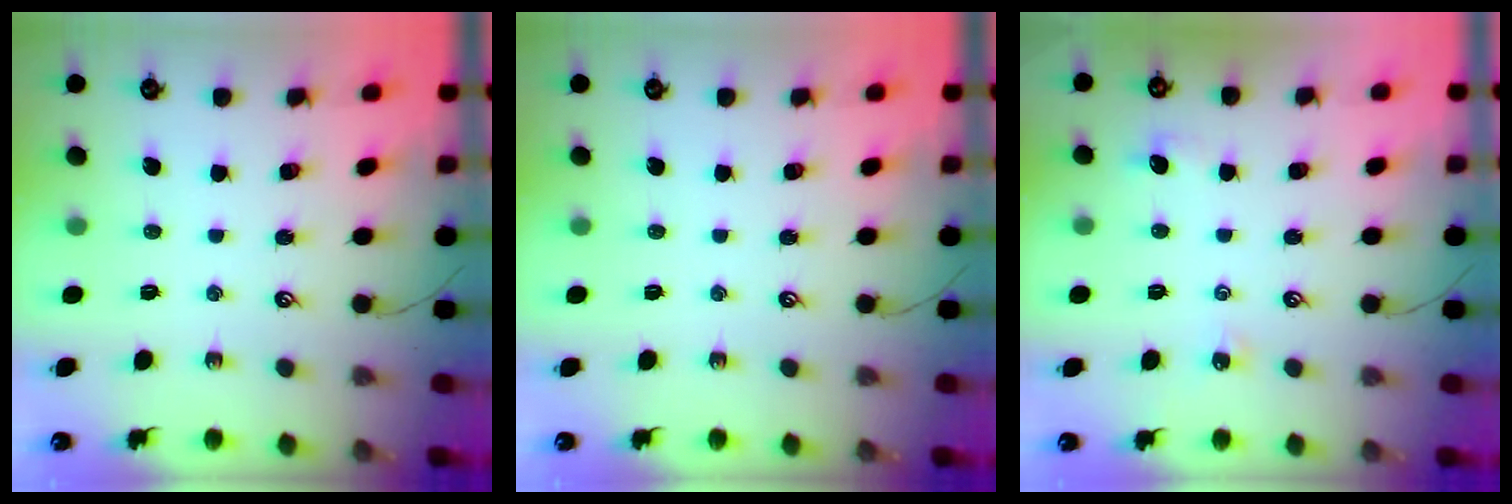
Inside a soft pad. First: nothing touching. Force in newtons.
{"total": 0.0}
{"total": 1.4, "press": 1.3, "slide": 0.4}